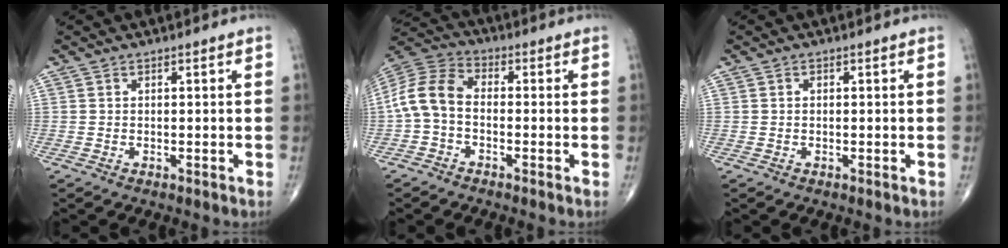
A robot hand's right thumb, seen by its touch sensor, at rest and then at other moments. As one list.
[{"total": 9.2, "force": [-1.5, 5.9, 6.8], "torque": [-0.138, 0.030, -0.045]}, {"total": 0.5, "force": [0.1, 0.4, 0.4], "torque": [-0.008, 0.002, 0.002]}]